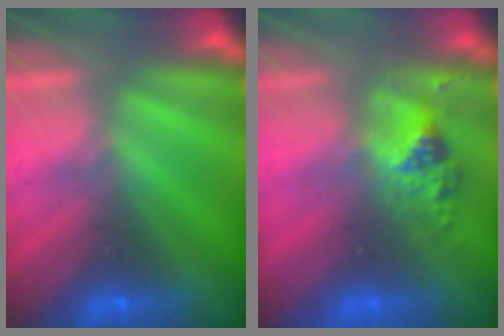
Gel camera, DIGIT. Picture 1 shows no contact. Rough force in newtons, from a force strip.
{"total": 2.5}